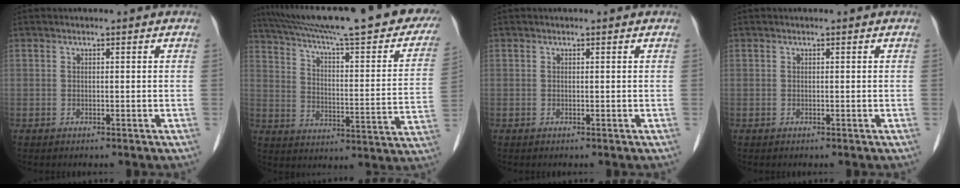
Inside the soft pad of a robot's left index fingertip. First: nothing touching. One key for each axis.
{"total": 31.3, "fx": 25.5, "fy": 4.1, "fz": 17.7, "tx": -0.263, "ty": -0.027, "tz": 0.332}
{"total": 0.0}
{"total": 0.0}